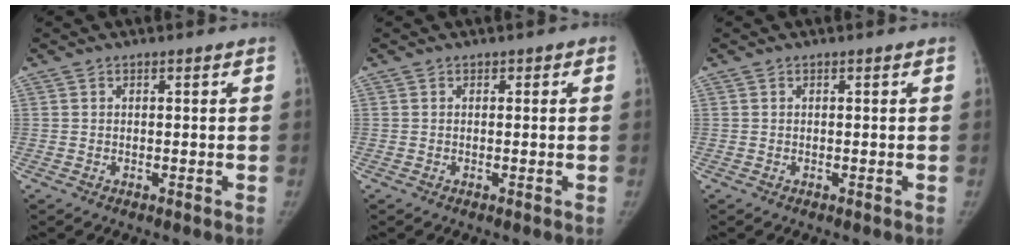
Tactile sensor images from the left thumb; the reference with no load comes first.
{"total": 0.7, "force": [0.2, 0.5, 0.4], "torque": [0.005, 0.002, -0.001]}
{"total": 0.0}